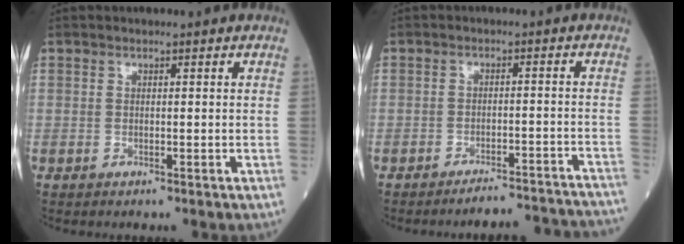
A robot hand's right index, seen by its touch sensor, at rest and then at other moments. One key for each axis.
{"total": 12.1, "fx": -12.0, "fy": 0.2, "fz": 1.8, "tx": 0.004, "ty": 0.013, "tz": -0.138}